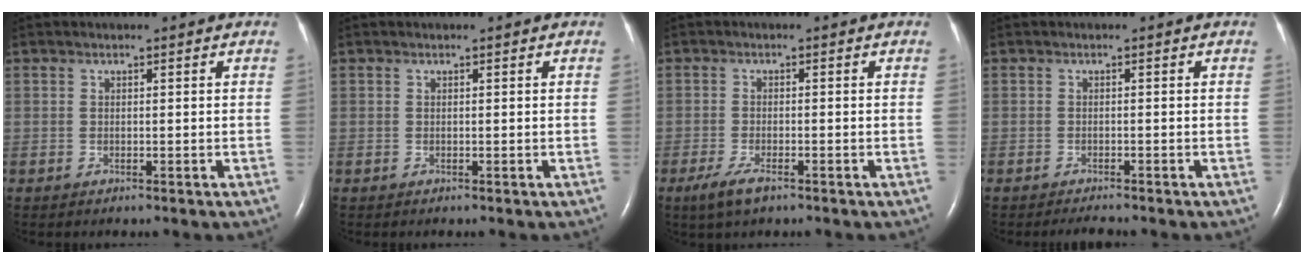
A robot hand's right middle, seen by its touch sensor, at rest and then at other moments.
{"total": 0.0}
{"total": 3.8, "force": [-2.4, 1.0, 2.8], "torque": [-0.067, -0.007, -0.043]}
{"total": 2.1, "force": [-1.9, 0.0, 0.8], "torque": [-0.017, -0.006, -0.026]}